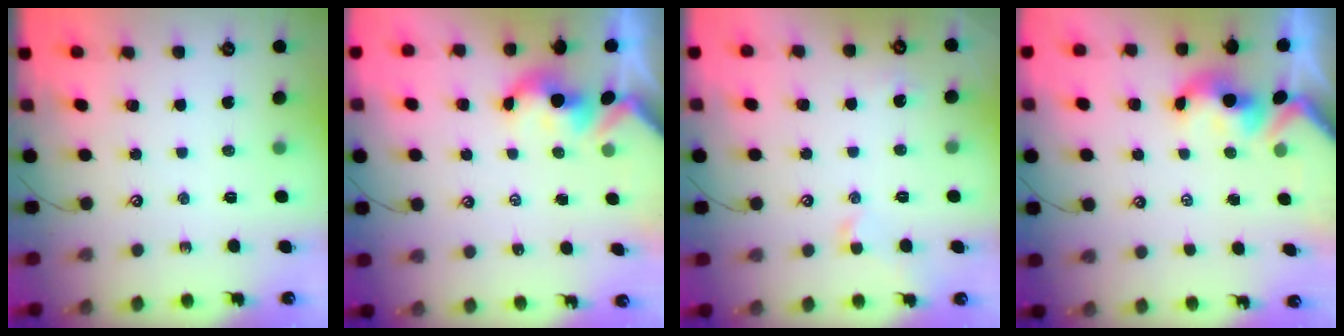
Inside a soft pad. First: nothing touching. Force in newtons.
{"total": 1.9, "press": 1.9, "slide": 0.2}
{"total": 2.3, "press": 2.2, "slide": 0.7}
{"total": 1.7, "press": 1.5, "slide": 0.7}